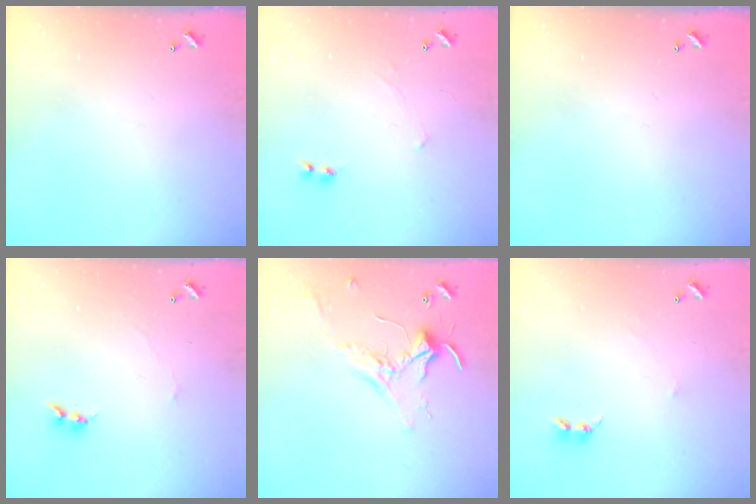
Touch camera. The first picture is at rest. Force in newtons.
{"total": 2.3, "press": 2.3, "slide": 0.2}
{"total": 0.0}
{"total": 1.4, "press": 1.3, "slide": 0.4}
{"total": 2.1, "press": 2.1, "slide": 0.5}
{"total": 2.3, "press": 2.3, "slide": 0.3}